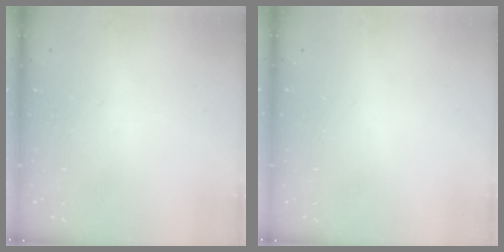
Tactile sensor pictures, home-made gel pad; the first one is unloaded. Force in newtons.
{"total": 0.0}